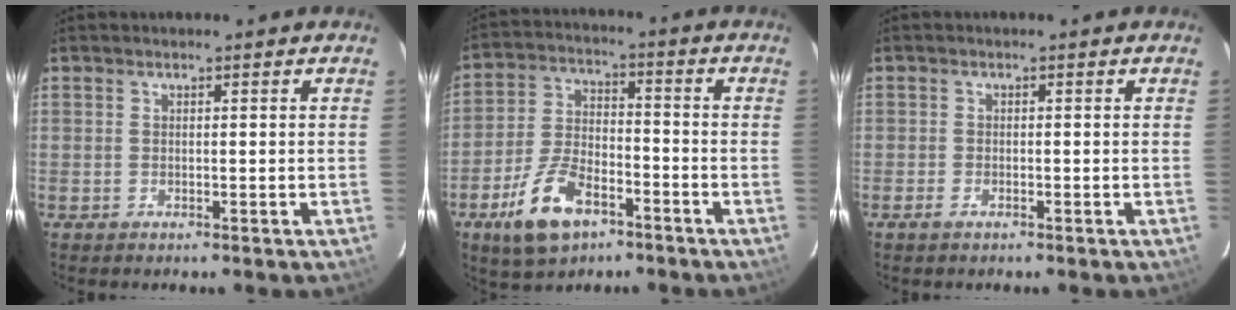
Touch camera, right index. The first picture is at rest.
{"total": 12.6, "force": [-7.2, 6.3, 8.2], "torque": [-0.179, 0.002, -0.128]}
{"total": 1.5, "force": [-1.1, 0.7, 0.8], "torque": [-0.018, -0.003, -0.022]}